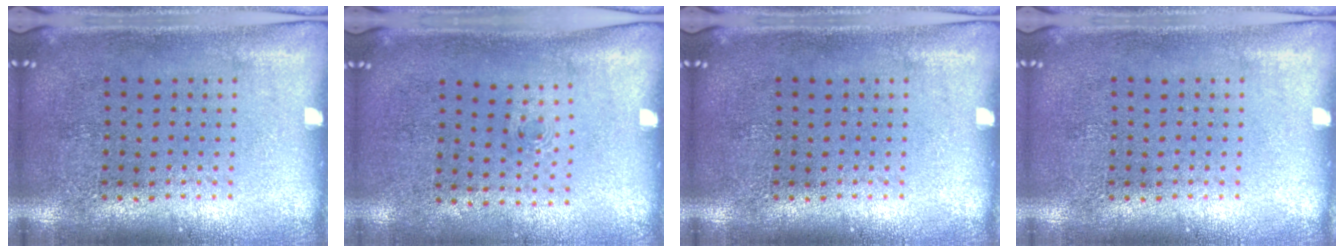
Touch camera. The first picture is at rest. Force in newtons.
{"total": 0.6, "press": 0.3, "slide": 0.5}
{"total": 0.0}
{"total": 0.0}